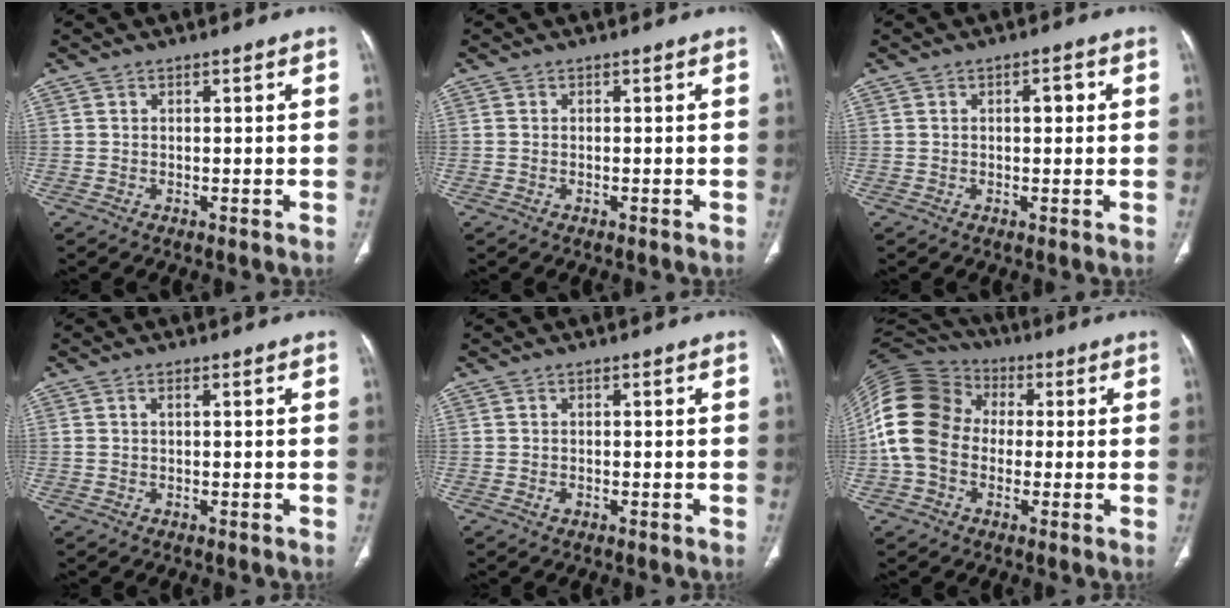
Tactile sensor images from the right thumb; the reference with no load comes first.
{"total": 0.0}
{"total": 2.2, "force": [0.4, 1.1, 1.8], "torque": [-0.024, 0.007, 0.003]}
{"total": 0.9, "force": [0.2, 0.3, 0.8], "torque": [-0.022, 0.005, 0.005]}
{"total": 0.8, "force": [-0.4, 0.6, 0.4], "torque": [-0.006, 0.003, -0.006]}
{"total": 16.8, "force": [-0.3, 13.2, 10.5], "torque": [-0.210, 0.038, -0.014]}